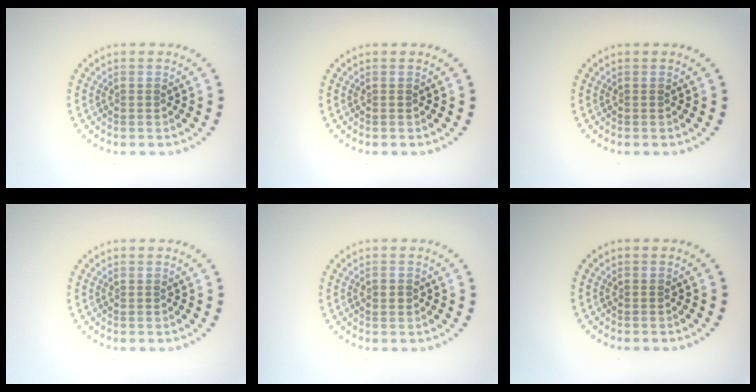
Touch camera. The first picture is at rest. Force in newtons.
{"total": 0.0}
{"total": 0.0}
{"total": 0.0}
{"total": 1.3, "press": 1.3, "slide": 0.2}
{"total": 0.0}